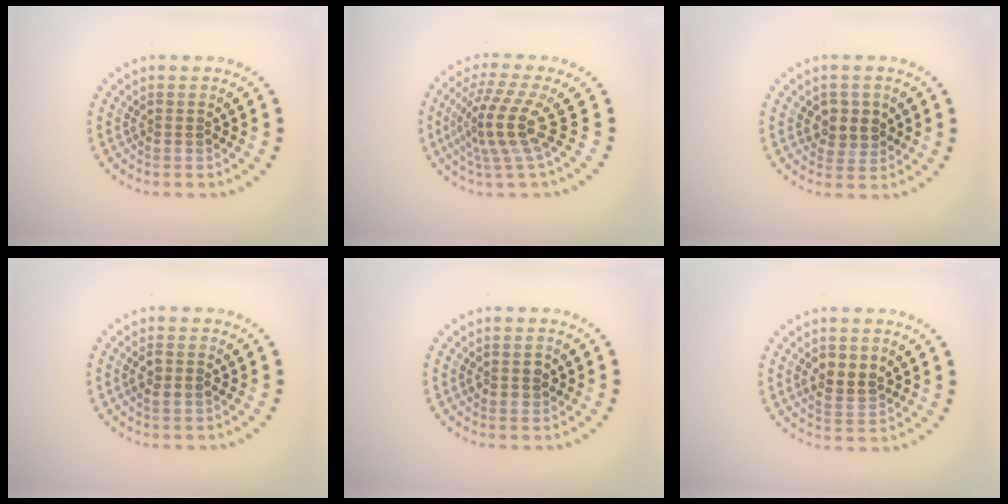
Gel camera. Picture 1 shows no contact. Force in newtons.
{"total": 4.5, "press": 3.1, "slide": 3.2}
{"total": 2.6, "press": 2.4, "slide": 1.1}
{"total": 1.6, "press": 1.5, "slide": 0.4}
{"total": 1.4, "press": 1.4, "slide": 0.4}
{"total": 2.9, "press": 2.9, "slide": 0.7}